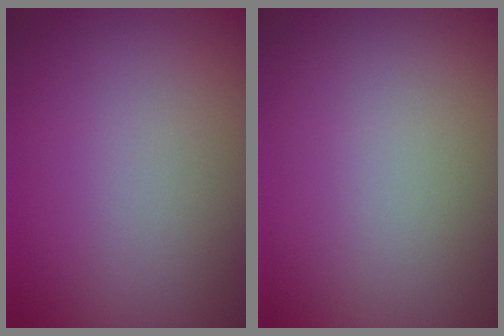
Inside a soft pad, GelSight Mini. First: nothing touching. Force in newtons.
{"total": 0.0}